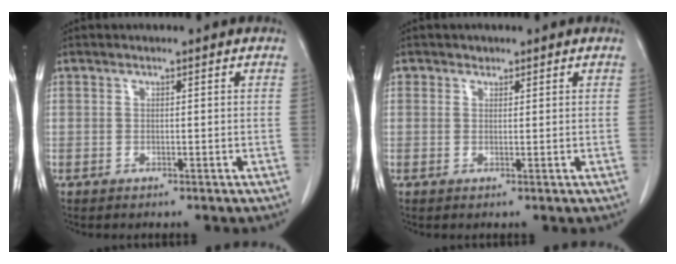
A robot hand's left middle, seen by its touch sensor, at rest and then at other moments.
{"total": 1.1, "force": [0.7, 0.8, 0.0], "torque": [0.005, -0.003, 0.007]}